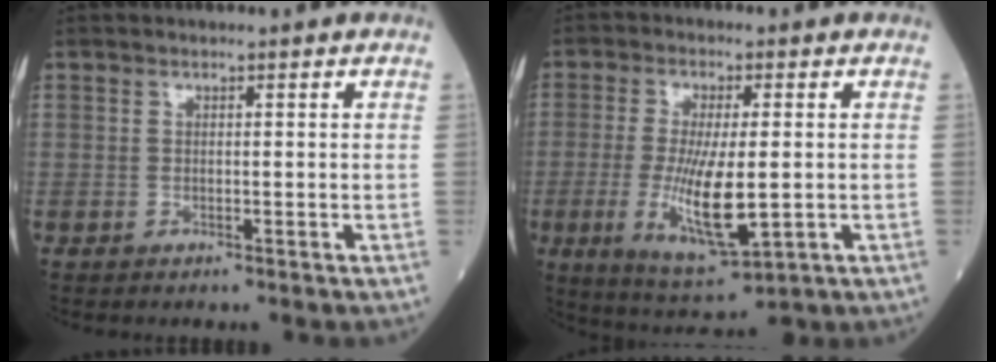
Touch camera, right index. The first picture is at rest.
{"total": 11.2, "force": [-2.0, 2.1, 10.8], "torque": [-0.211, -0.028, -0.026]}